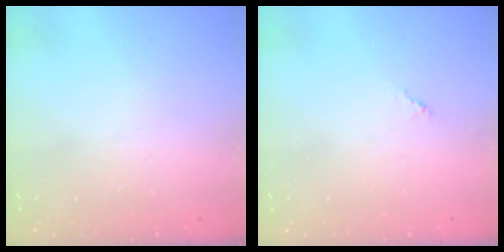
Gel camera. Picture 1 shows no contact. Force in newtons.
{"total": 0.0}